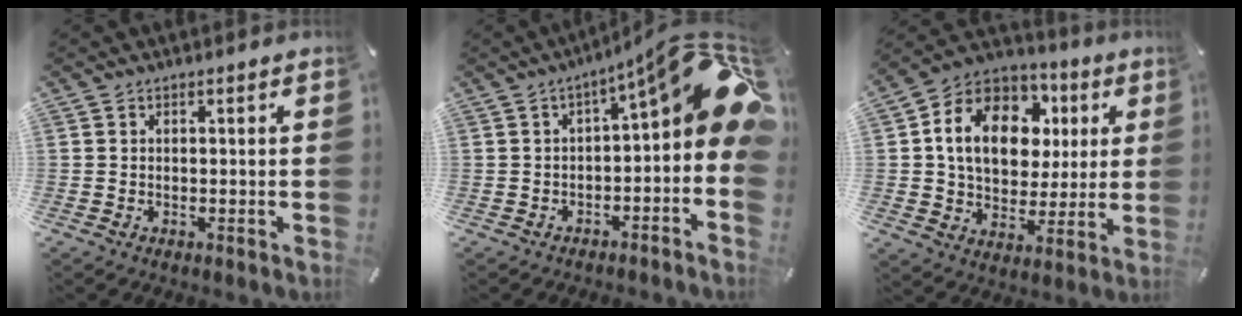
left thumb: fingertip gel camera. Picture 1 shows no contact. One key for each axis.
{"total": 16.2, "fx": 4.4, "fy": 4.8, "fz": 14.8, "tx": -0.191, "ty": -0.034, "tz": 0.068}
{"total": 15.6, "fx": 3.5, "fy": 12.3, "fz": 9.0, "tx": -0.174, "ty": -0.003, "tz": 0.063}